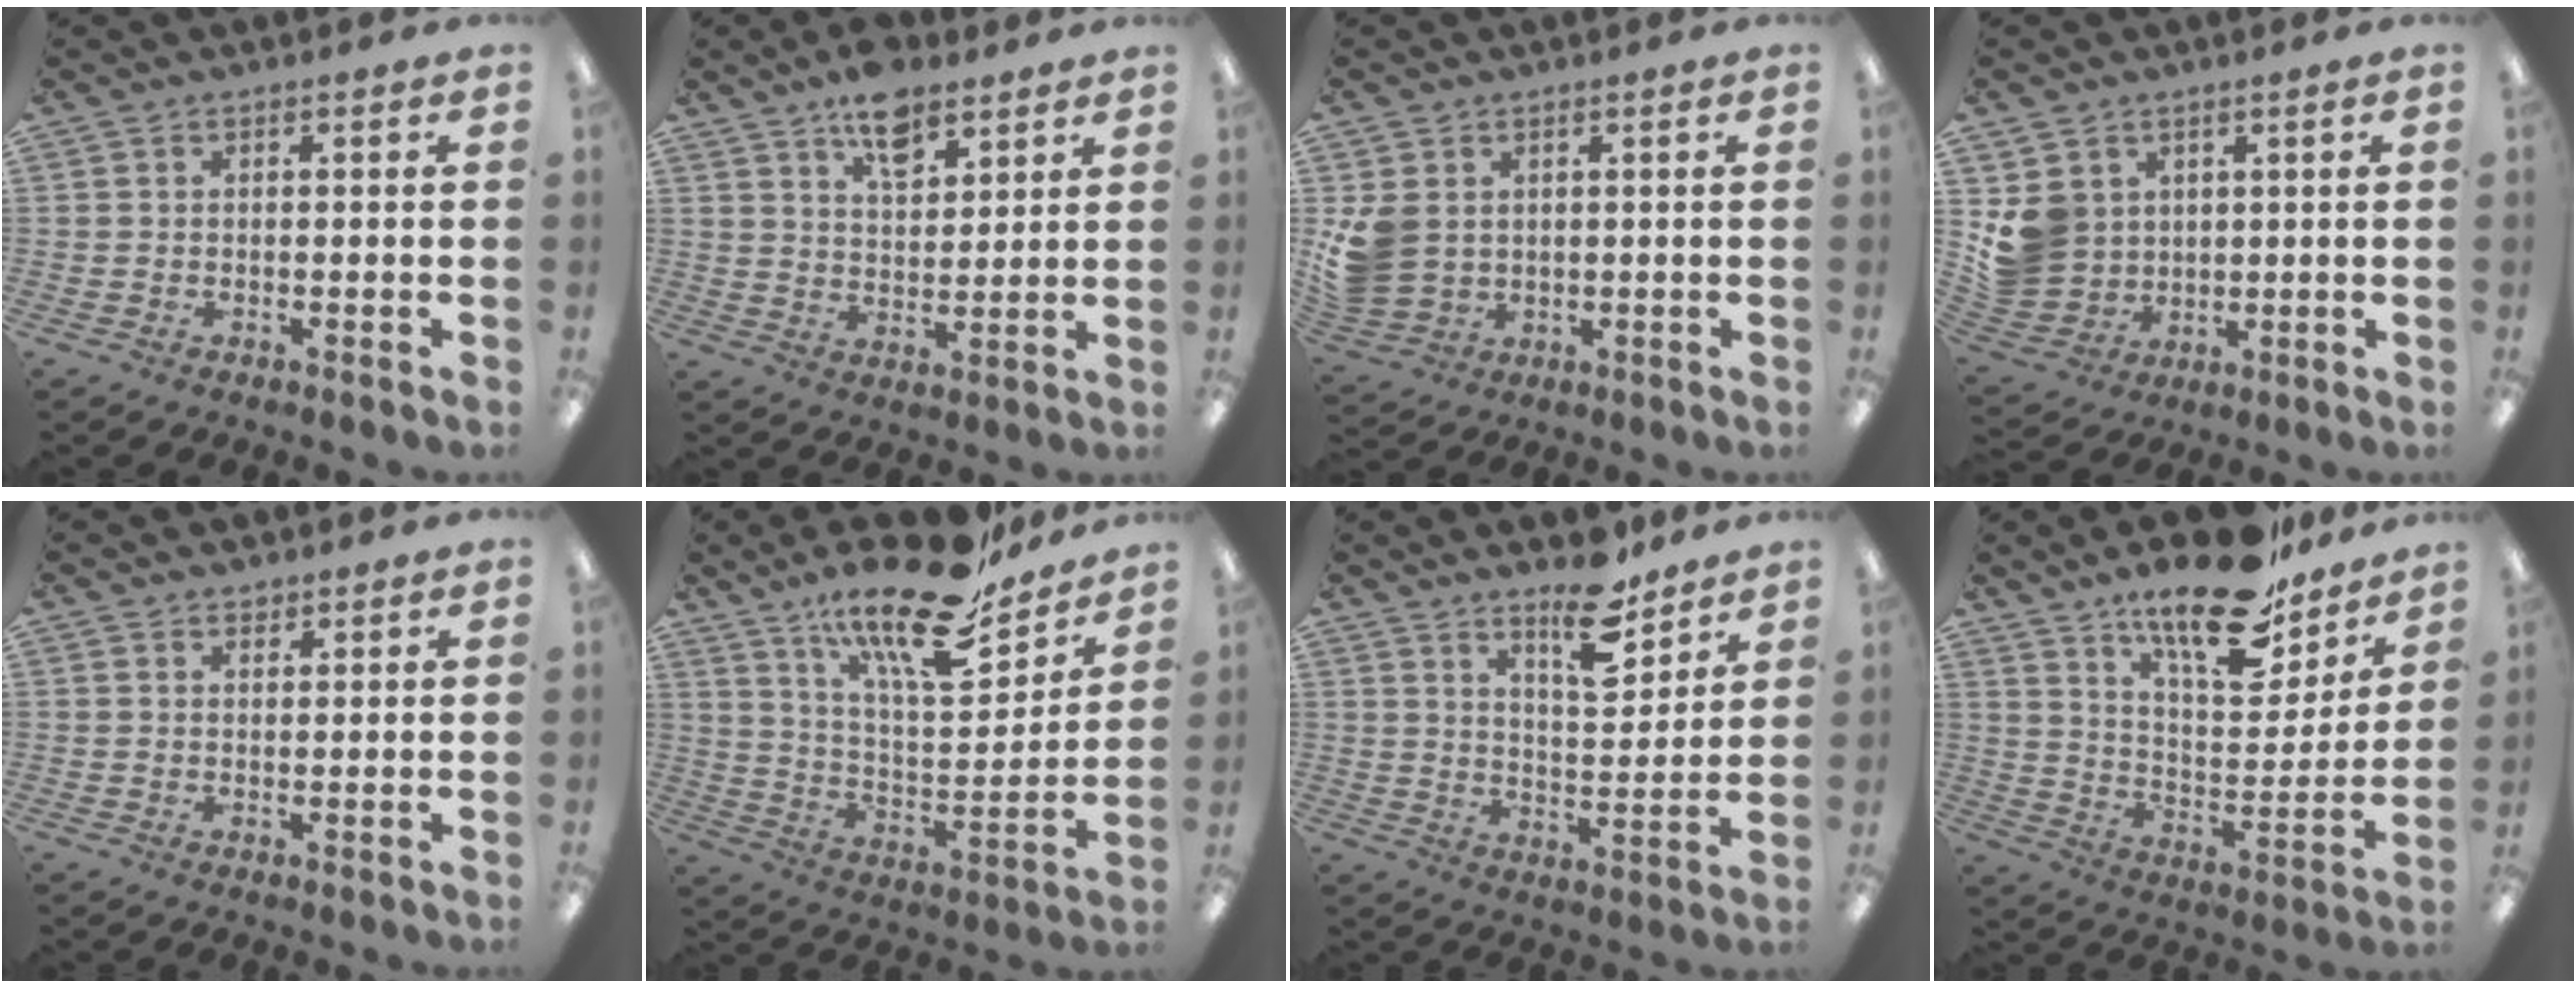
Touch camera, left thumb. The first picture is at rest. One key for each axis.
{"total": 9.6, "fx": 6.8, "fy": 4.9, "fz": 4.7, "tx": -0.070, "ty": -0.031, "tz": 0.120}
{"total": 7.5, "fx": 1.9, "fy": 6.3, "fz": 3.7, "tx": -0.089, "ty": 0.005, "tz": 0.039}
{"total": 8.6, "fx": 3.4, "fy": 7.7, "fz": 1.6, "tx": -0.041, "ty": -0.013, "tz": 0.073}
{"total": 1.4, "fx": 1.3, "fy": 0.5, "fz": 0.1, "tx": 0.006, "ty": -0.005, "tz": 0.023}
{"total": 21.5, "fx": 16.3, "fy": 6.3, "fz": 12.5, "tx": -0.216, "ty": -0.103, "tz": 0.274}
{"total": 12.2, "fx": 9.2, "fy": 4.4, "fz": 6.8, "tx": -0.084, "ty": -0.061, "tz": 0.155}
{"total": 20.1, "fx": 15.5, "fy": 7.0, "fz": 10.8, "tx": -0.172, "ty": -0.103, "tz": 0.263}